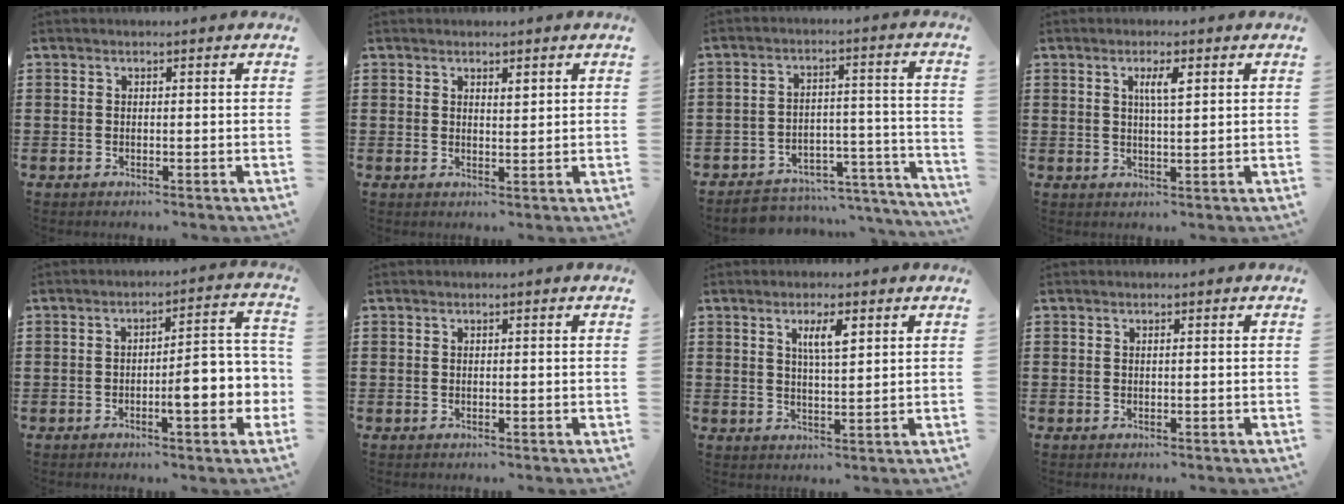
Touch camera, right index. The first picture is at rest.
{"total": 1.5, "force": [1.2, 0.5, 0.7], "torque": [-0.006, 0.001, 0.019]}
{"total": 4.2, "force": [-3.8, 1.6, 0.6], "torque": [-0.016, 0.009, -0.081]}
{"total": 3.2, "force": [1.1, 0.7, 2.9], "torque": [-0.061, 0.007, 0.016]}
{"total": 6.3, "force": [-1.9, 1.7, 5.8], "torque": [-0.081, -0.008, -0.036]}
{"total": 0.0}
{"total": 4.0, "force": [1.7, 1.0, 3.5], "torque": [-0.066, 0.003, 0.025]}
{"total": 0.0}